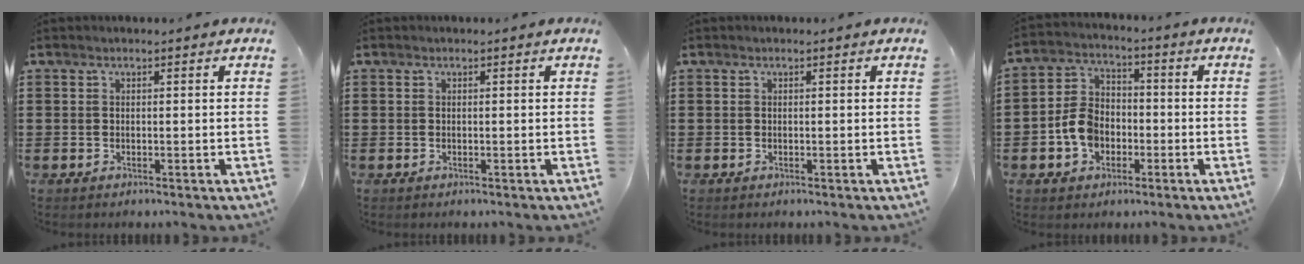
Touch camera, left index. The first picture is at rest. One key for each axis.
{"total": 0.0}
{"total": 0.0}
{"total": 6.7, "fx": -2.4, "fy": 5.1, "fz": 3.6, "tx": -0.088, "ty": 0.013, "tz": -0.048}